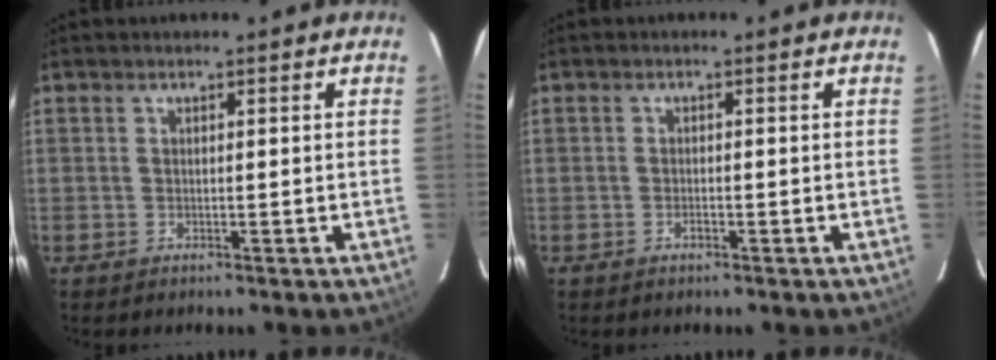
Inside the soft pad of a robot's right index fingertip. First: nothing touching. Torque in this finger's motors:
{"motor_torque": [-0.12, -0.02, -0.07, 0.01]}